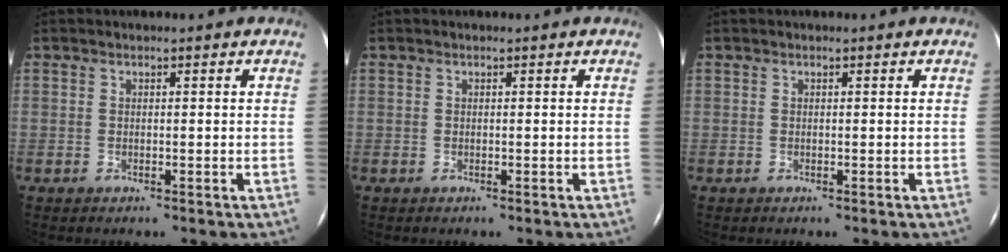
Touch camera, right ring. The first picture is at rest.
{"total": 0.0}
{"total": 0.0}